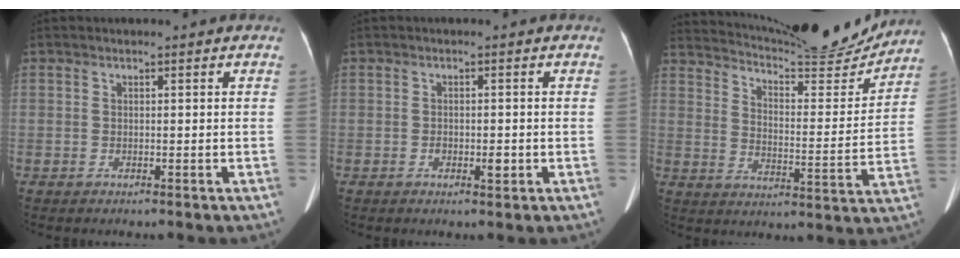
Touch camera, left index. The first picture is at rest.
{"total": 1.8, "force": [-0.6, 0.8, 1.5], "torque": [-0.023, 0.001, -0.007]}
{"total": 20.0, "force": [18.9, 1.9, 6.1], "torque": [-0.101, -0.045, 0.257]}